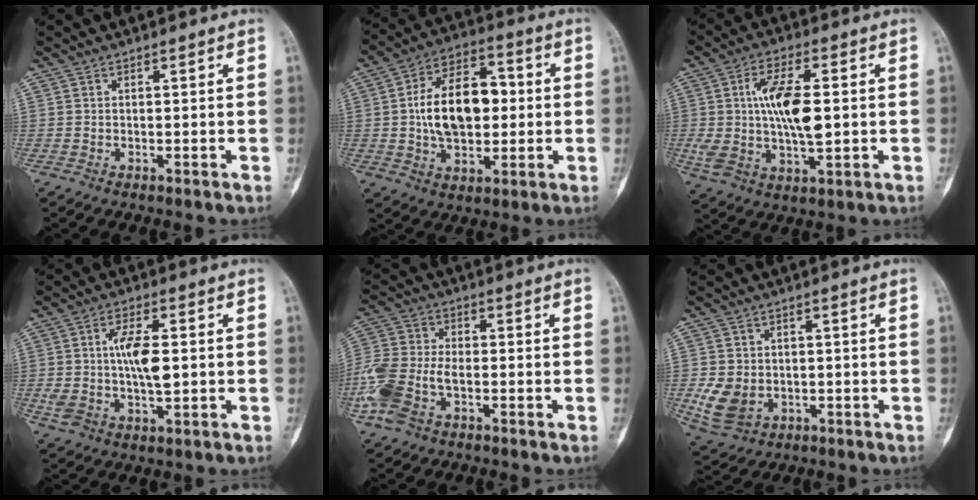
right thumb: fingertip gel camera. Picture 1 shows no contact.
{"total": 16.0, "force": [0.7, 9.9, 12.6], "torque": [-0.183, 0.025, 0.009]}
{"total": 13.1, "force": [1.0, 5.9, 11.7], "torque": [-0.227, 0.006, 0.023]}
{"total": 9.4, "force": [0.5, 4.3, 8.3], "torque": [-0.163, 0.008, 0.014]}
{"total": 12.5, "force": [-4.4, 7.5, 9.0], "torque": [-0.219, 0.019, -0.088]}
{"total": 7.2, "force": [-1.4, 5.6, 4.4], "torque": [-0.083, -0.001, -0.012]}